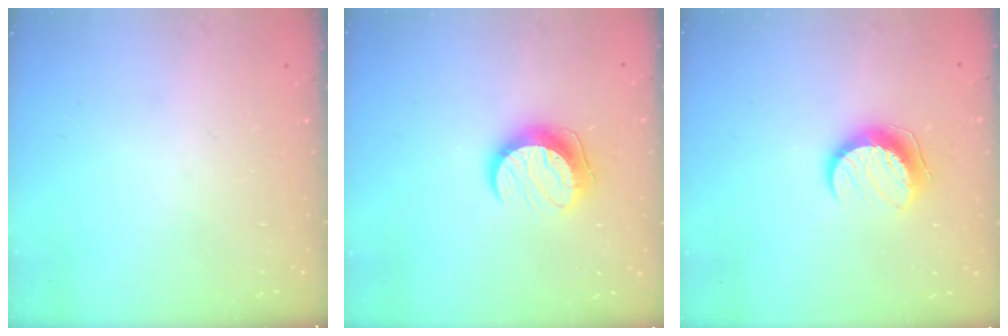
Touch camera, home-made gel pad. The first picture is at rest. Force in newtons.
{"total": 9.9, "press": 9.9, "slide": 0.1}
{"total": 9.6, "press": 9.6, "slide": 0.4}